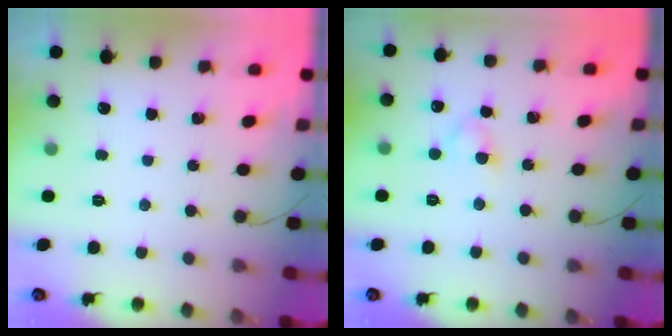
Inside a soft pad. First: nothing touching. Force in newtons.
{"total": 2.7, "press": 2.4, "slide": 1.2}